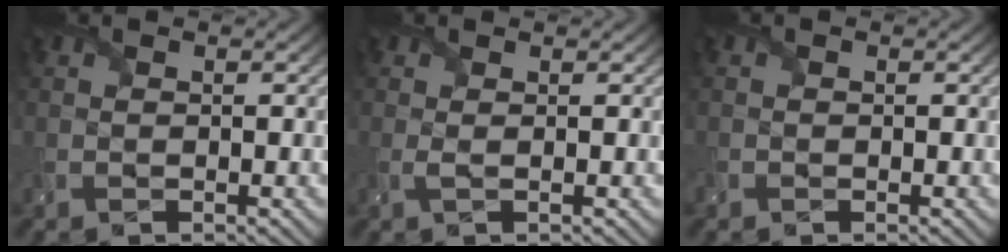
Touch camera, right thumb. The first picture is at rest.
{"total": 0.7, "force": [0.0, 0.0, 0.7], "torque": [-0.020, 0.003, -0.001]}
{"total": 0.7, "force": [-0.4, 0.6, 0.0], "torque": [0.002, -0.005, -0.008]}